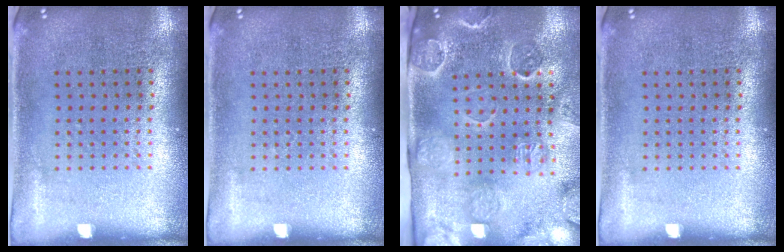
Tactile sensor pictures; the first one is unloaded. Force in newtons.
{"total": 0.0}
{"total": 3.3, "press": 3.2, "slide": 0.5}
{"total": 0.0}